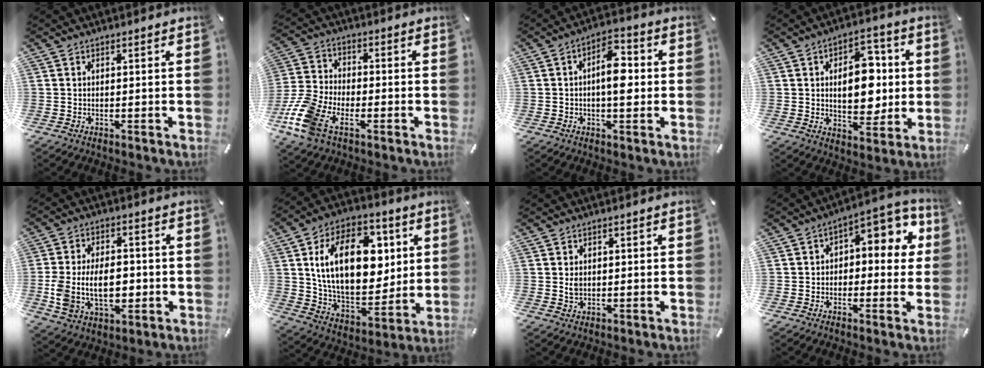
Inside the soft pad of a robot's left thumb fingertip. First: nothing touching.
{"total": 11.6, "force": [-5.8, 7.1, 7.1], "torque": [-0.169, 0.017, -0.111]}
{"total": 8.8, "force": [-0.2, 4.4, 7.6], "torque": [-0.102, 0.008, -0.008]}
{"total": 13.3, "force": [1.2, 9.0, 9.6], "torque": [-0.111, 0.002, 0.020]}
{"total": 13.3, "force": [-1.6, 8.8, 9.8], "torque": [-0.196, 0.002, -0.025]}
{"total": 22.3, "force": [6.0, 14.3, 16.0], "torque": [-0.276, -0.012, 0.103]}
{"total": 1.7, "force": [0.3, 1.4, 1.0], "torque": [-0.014, 0.000, 0.003]}
{"total": 8.5, "force": [1.9, 5.9, 5.8], "torque": [-0.065, -0.017, 0.029]}